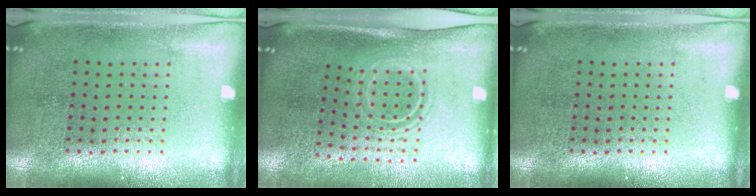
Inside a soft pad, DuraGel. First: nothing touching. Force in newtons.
{"total": 1.6, "press": 1.1, "slide": 1.1}
{"total": 0.0}